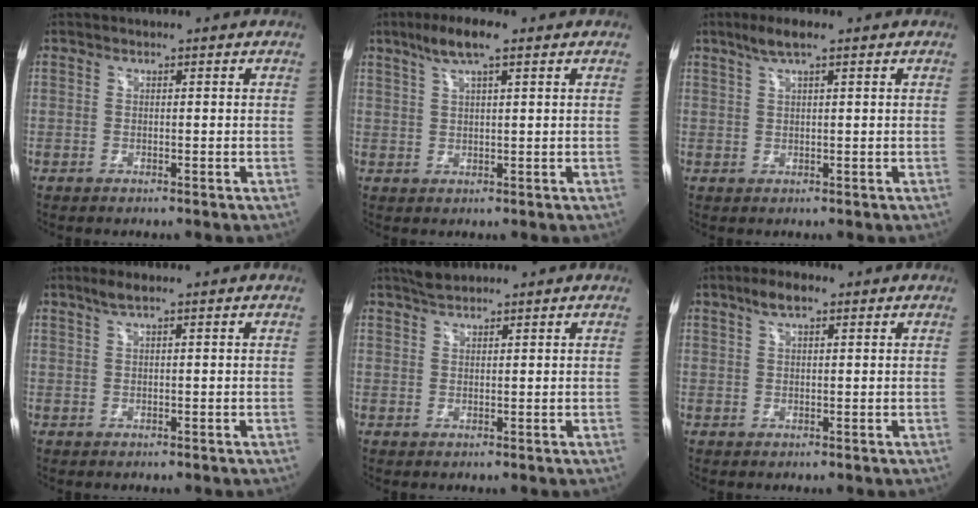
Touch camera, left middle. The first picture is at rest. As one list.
[{"total": 5.9, "force": [3.6, 0.7, 4.6], "torque": [-0.095, 0.014, 0.066]}, {"total": 3.6, "force": [2.4, 0.3, 2.8], "torque": [-0.063, 0.009, 0.046]}, {"total": 2.0, "force": [1.4, 0.0, 1.5], "torque": [-0.039, 0.009, 0.028]}, {"total": 2.8, "force": [2.6, 0.6, 1.0], "torque": [-0.026, 0.011, 0.048]}, {"total": 3.7, "force": [2.3, 1.1, 2.7], "torque": [-0.058, 0.012, 0.042]}]